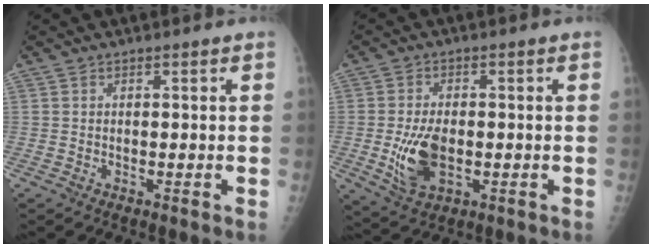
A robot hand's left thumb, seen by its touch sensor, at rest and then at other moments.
{"total": 8.6, "force": [-1.5, 4.9, 6.9], "torque": [-0.126, -0.003, -0.017]}